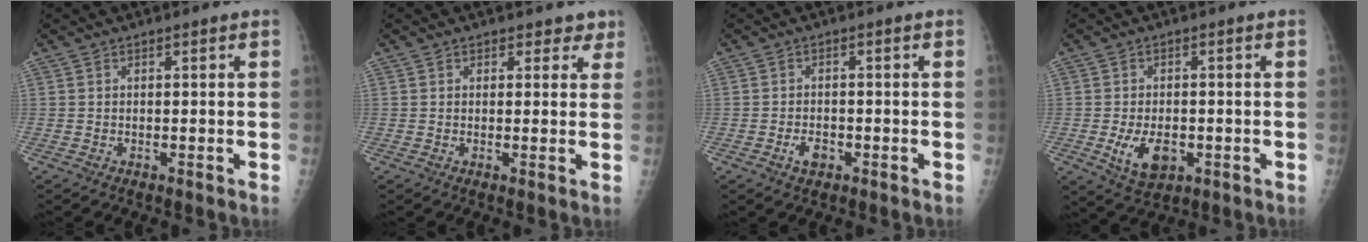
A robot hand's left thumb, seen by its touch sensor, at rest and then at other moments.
{"total": 2.7, "force": [1.9, 1.9, 0.2], "torque": [0.032, -0.007, 0.016]}
{"total": 2.7, "force": [-1.2, 1.7, 1.7], "torque": [-0.024, 0.004, -0.019]}
{"total": 7.0, "force": [-1.9, 4.3, 5.2], "torque": [-0.083, -0.005, -0.021]}